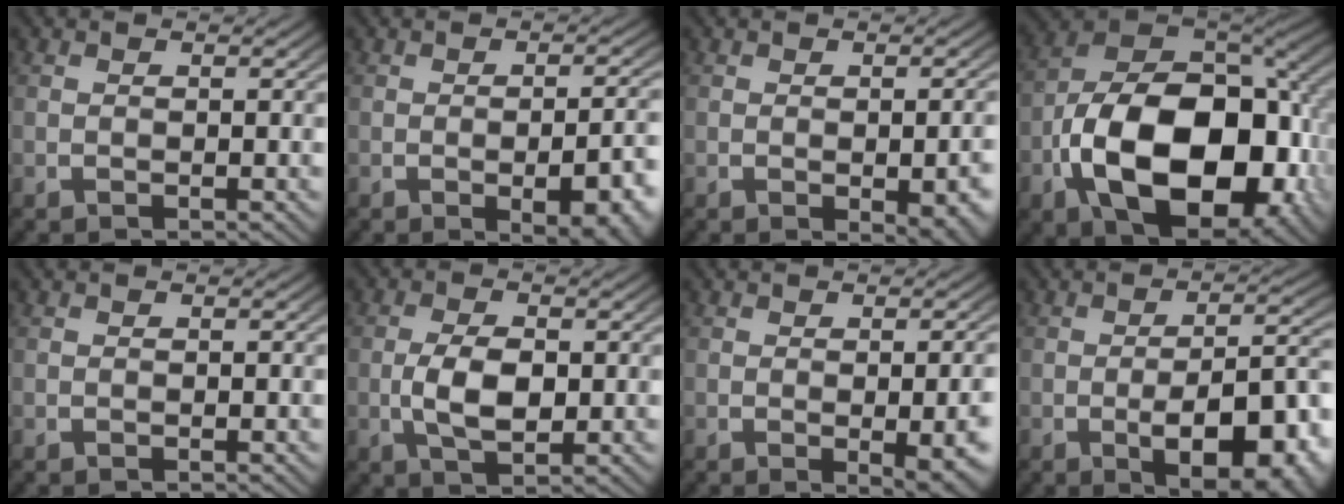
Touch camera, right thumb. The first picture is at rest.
{"total": 5.7, "force": [-1.7, 2.6, 4.8], "torque": [-0.071, -0.012, -0.015]}
{"total": 3.4, "force": [-1.0, 1.5, 2.9], "torque": [-0.041, -0.013, -0.003]}
{"total": 19.7, "force": [-3.5, 12.3, 15.0], "torque": [-0.311, -0.062, -0.026]}
{"total": 0.0}
{"total": 5.1, "force": [-0.2, 3.1, 4.1], "torque": [-0.094, -0.017, 0.004]}
{"total": 3.9, "force": [-0.8, 1.3, 3.6], "torque": [-0.051, -0.012, -0.001]}
{"total": 10.8, "force": [-2.9, 5.7, 8.7], "torque": [-0.139, -0.033, -0.025]}